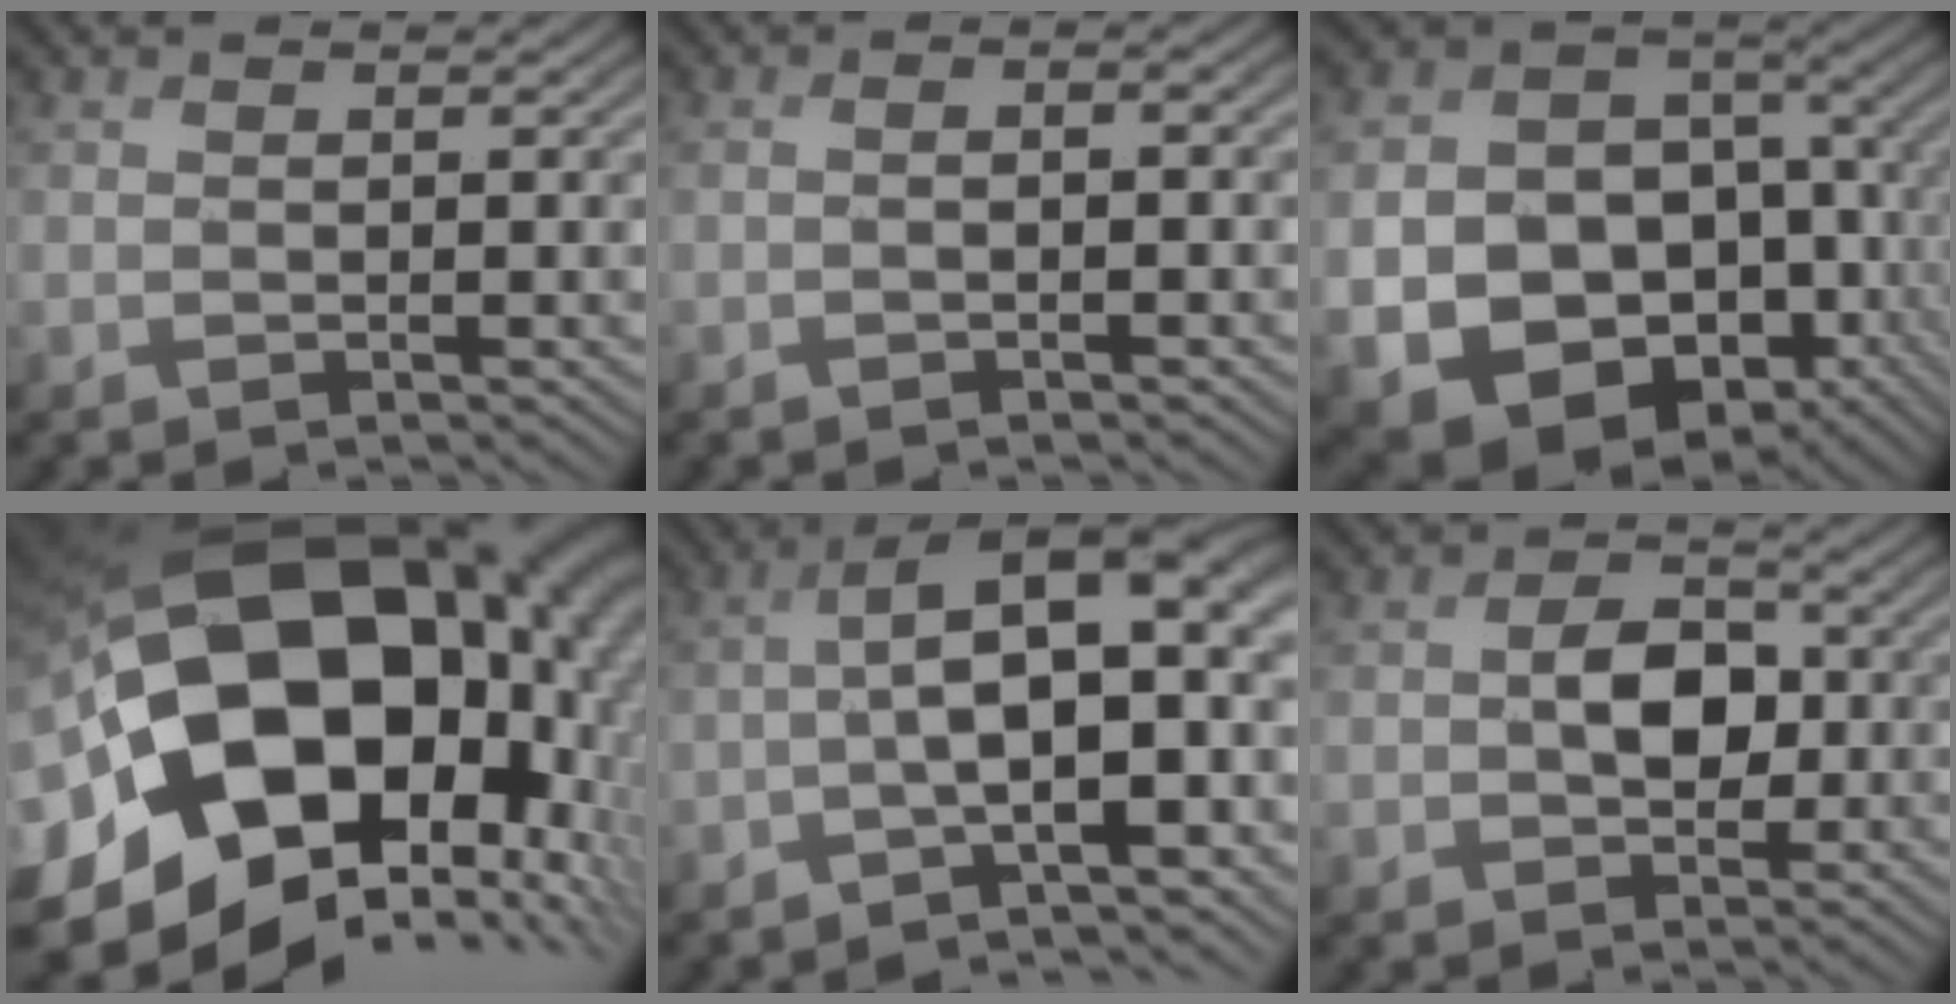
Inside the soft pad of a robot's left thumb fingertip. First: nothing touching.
{"total": 2.0, "force": [-0.6, 0.5, 1.8], "torque": [-0.032, 0.004, -0.016]}
{"total": 19.8, "force": [-6.1, 15.8, 10.4], "torque": [-0.215, -0.062, -0.072]}
{"total": 25.1, "force": [-2.6, 18.0, 17.2], "torque": [-0.317, -0.064, -0.064]}
{"total": 11.9, "force": [-2.2, 5.4, 10.4], "torque": [-0.156, 0.012, -0.038]}
{"total": 4.4, "force": [-0.3, 3.3, 2.9], "torque": [-0.050, -0.001, -0.010]}